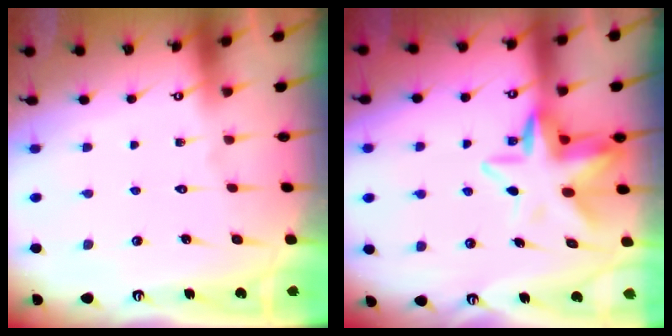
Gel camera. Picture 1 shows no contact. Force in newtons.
{"total": 10.0, "press": 9.6, "slide": 2.8}